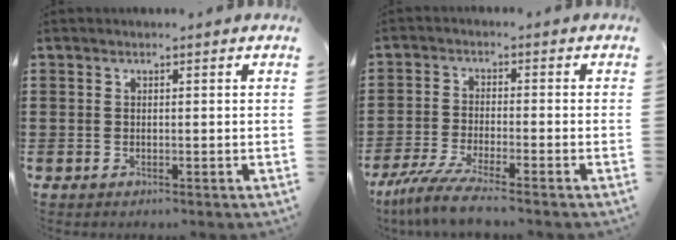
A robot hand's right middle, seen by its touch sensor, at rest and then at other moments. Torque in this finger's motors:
{"motor_torque": [1.62, -0.52, 0.37, 0.09]}